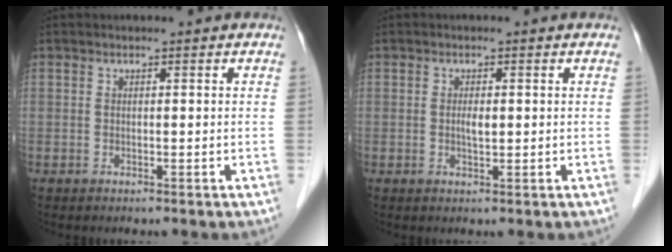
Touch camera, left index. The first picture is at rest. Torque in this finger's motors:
{"motor_torque": [0.05, 0.03, 0.02, 0.01]}